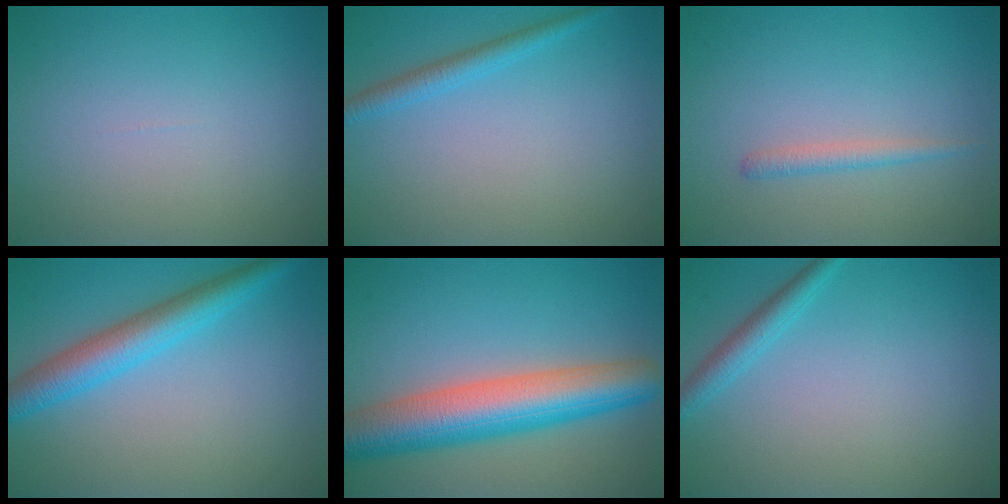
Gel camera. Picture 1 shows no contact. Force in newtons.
{"total": 1.9, "press": 1.9, "slide": 0.1}
{"total": 1.3, "press": 1.3, "slide": 0.0}
{"total": 5.0, "press": 5.0, "slide": 0.1}
{"total": 9.0, "press": 8.9, "slide": 0.3}
{"total": 2.0, "press": 2.0, "slide": 0.1}